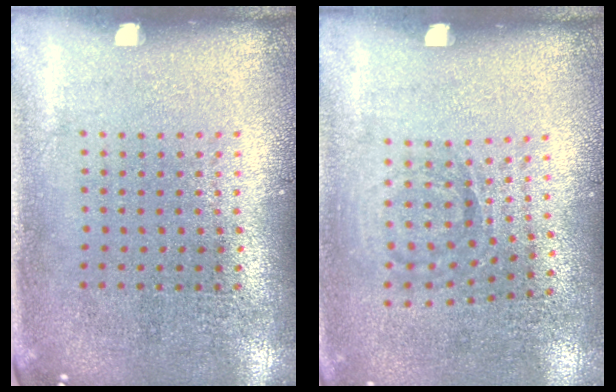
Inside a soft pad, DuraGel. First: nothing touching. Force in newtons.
{"total": 1.0, "press": 0.8, "slide": 0.6}